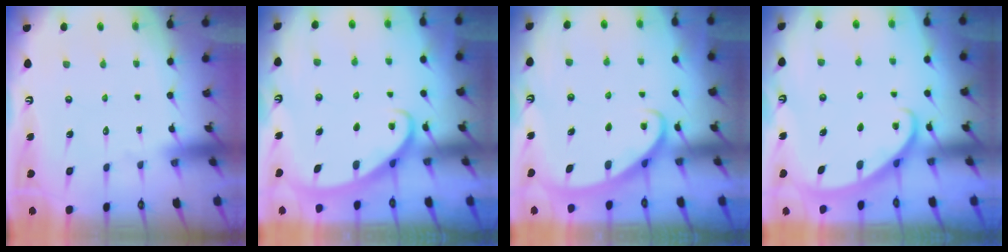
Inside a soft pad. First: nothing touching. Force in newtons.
{"total": 2.6, "press": 2.6, "slide": 0.4}
{"total": 2.6, "press": 2.6, "slide": 0.4}
{"total": 2.8, "press": 2.8, "slide": 0.1}